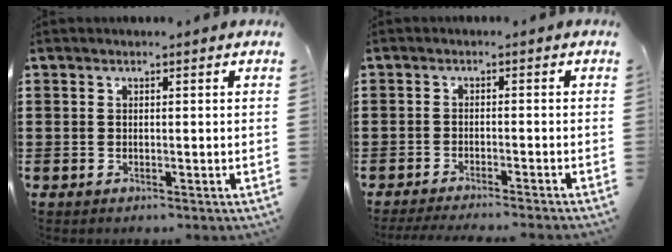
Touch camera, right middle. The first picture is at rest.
{"total": 2.2, "force": [-2.1, -0.4, 0.7], "torque": [-0.013, -0.004, -0.040]}